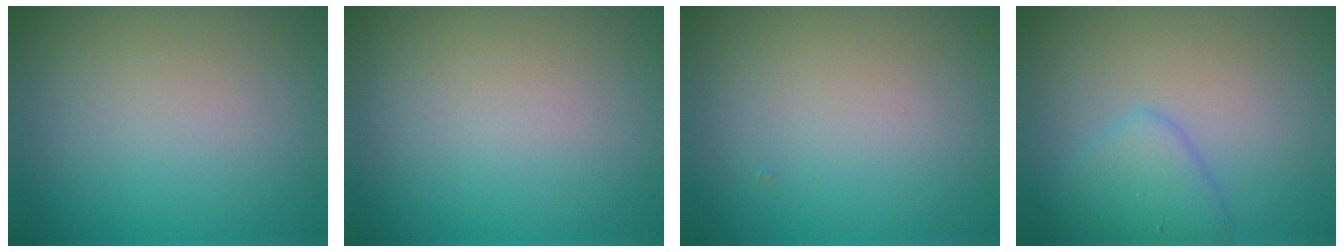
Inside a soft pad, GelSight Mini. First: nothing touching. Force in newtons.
{"total": 0.0}
{"total": 0.0}
{"total": 2.5, "press": 2.5, "slide": 0.1}